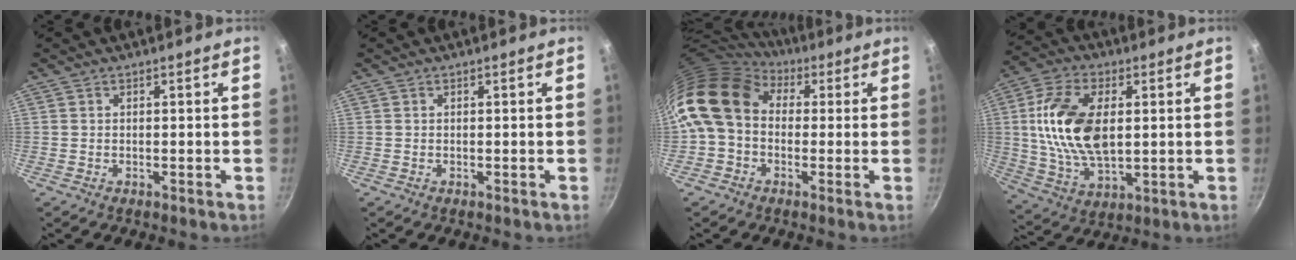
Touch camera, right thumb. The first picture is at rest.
{"total": 0.0}
{"total": 14.7, "force": [2.4, 11.2, 9.2], "torque": [-0.167, 0.023, 0.021]}
{"total": 17.0, "force": [2.3, 9.6, 13.8], "torque": [-0.251, -0.003, 0.045]}